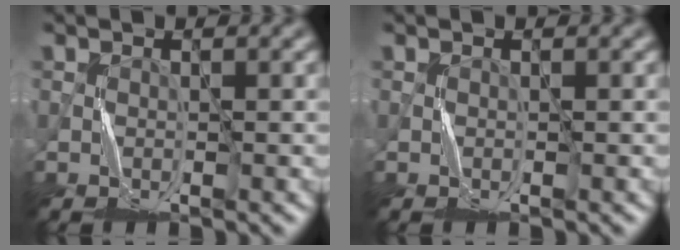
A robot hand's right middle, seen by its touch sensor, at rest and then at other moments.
{"total": 0.0}